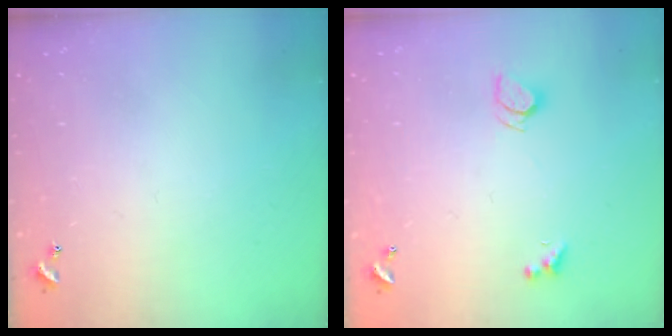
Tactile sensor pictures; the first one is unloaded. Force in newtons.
{"total": 2.5, "press": 2.4, "slide": 0.6}